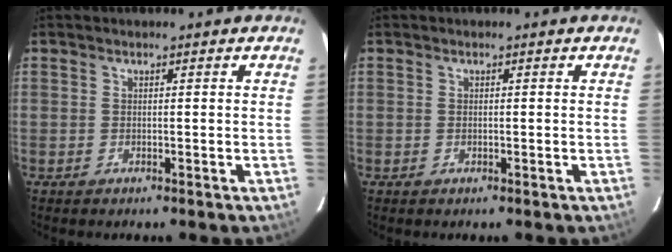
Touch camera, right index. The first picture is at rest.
{"total": 0.0}